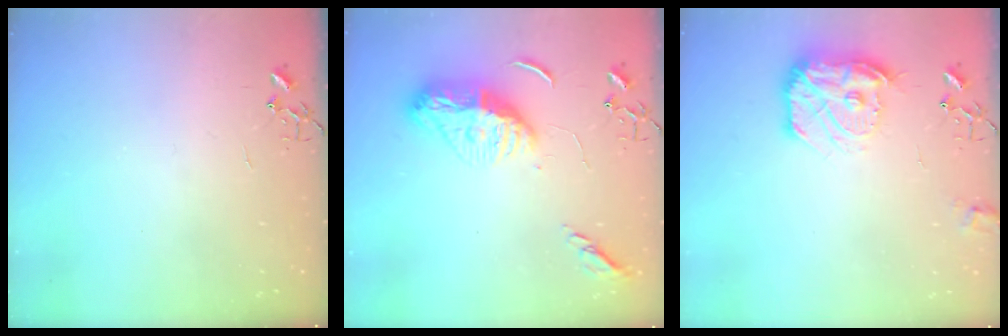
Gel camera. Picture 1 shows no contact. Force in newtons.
{"total": 14.0, "press": 14.0, "slide": 1.2}
{"total": 15.7, "press": 15.6, "slide": 1.4}